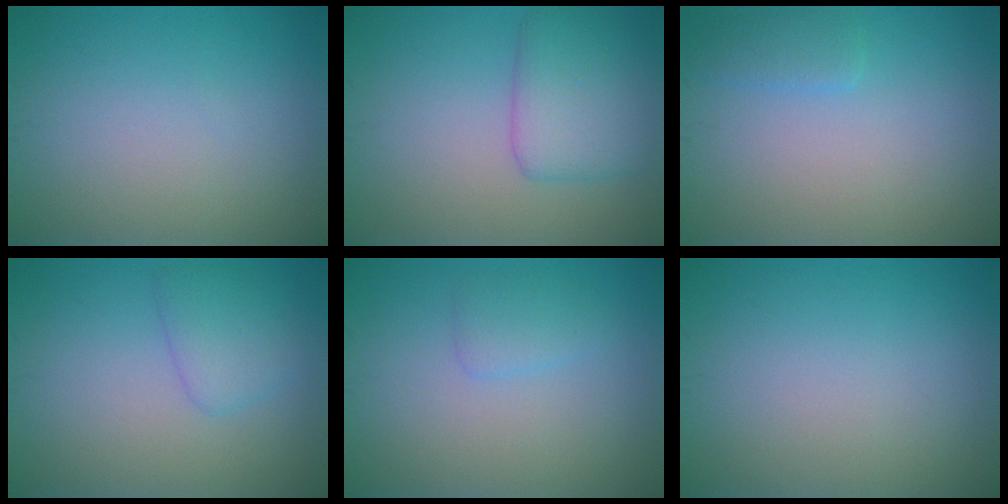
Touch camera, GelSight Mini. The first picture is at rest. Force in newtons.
{"total": 4.3, "press": 4.3, "slide": 0.2}
{"total": 1.6, "press": 1.5, "slide": 0.2}
{"total": 2.6, "press": 2.6, "slide": 0.0}
{"total": 1.5, "press": 1.5, "slide": 0.1}
{"total": 0.0}